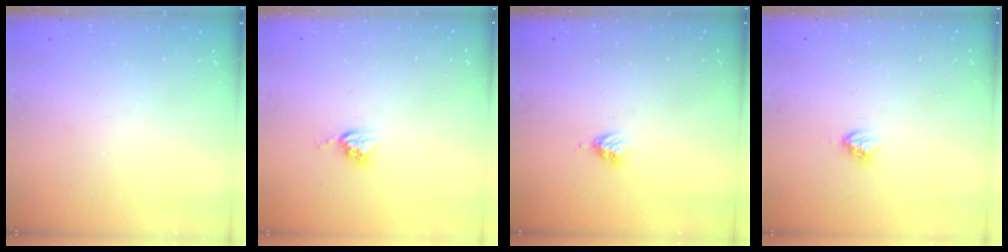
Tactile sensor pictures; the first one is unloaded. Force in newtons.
{"total": 5.2, "press": 5.2, "slide": 0.1}
{"total": 3.2, "press": 3.2, "slide": 0.3}
{"total": 3.9, "press": 3.9, "slide": 0.4}